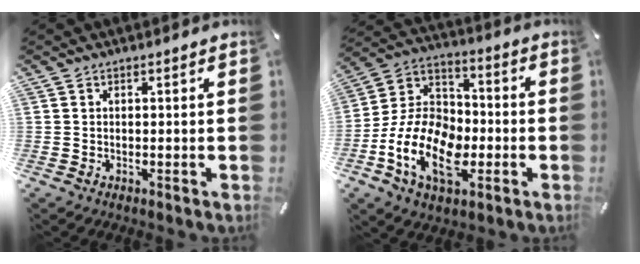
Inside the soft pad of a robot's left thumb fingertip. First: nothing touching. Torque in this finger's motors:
{"motor_torque": [0.01, 1.96, 2.09, 0.68, 0.65]}